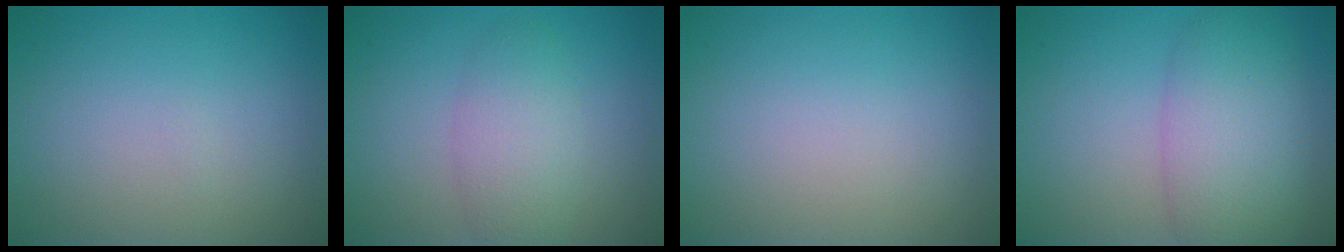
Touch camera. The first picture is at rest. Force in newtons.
{"total": 3.6, "press": 3.6, "slide": 0.1}
{"total": 0.0}
{"total": 6.7, "press": 6.7, "slide": 0.4}